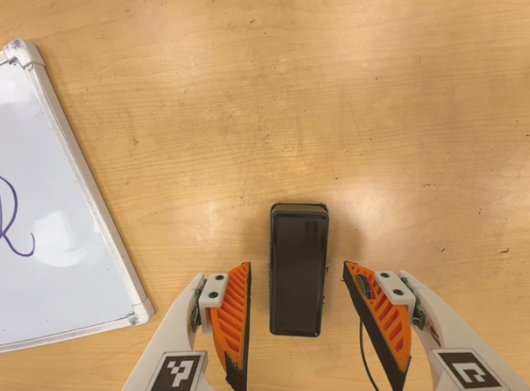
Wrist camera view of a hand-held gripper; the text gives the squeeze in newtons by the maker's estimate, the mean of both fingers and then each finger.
{"total": 0.0}